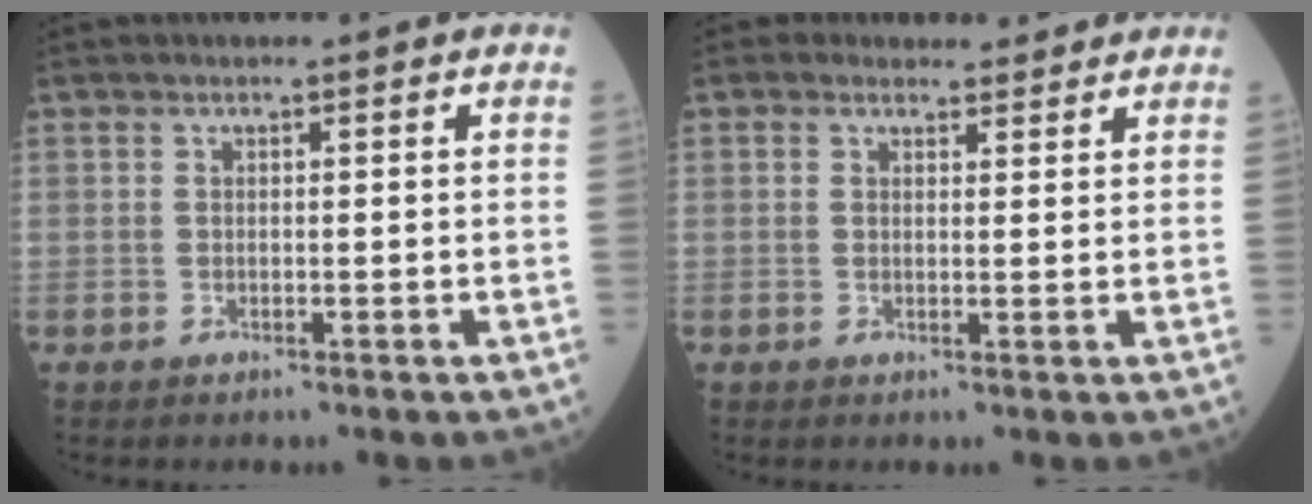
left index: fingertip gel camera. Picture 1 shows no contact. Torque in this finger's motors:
{"motor_torque": [0.73, -0.84, 0.10, 0.01]}